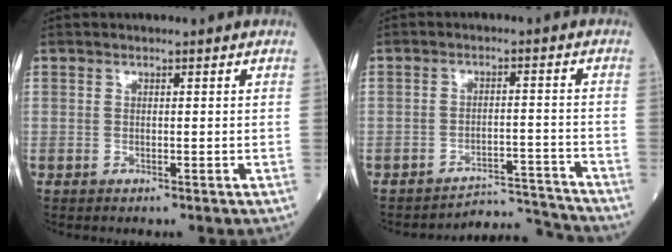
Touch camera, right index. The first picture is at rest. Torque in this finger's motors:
{"motor_torque": [0.16, -0.12, 0.02, -0.01]}